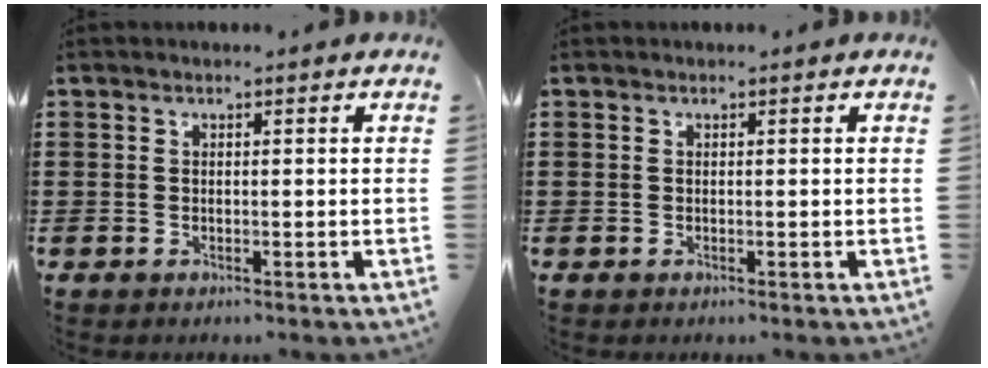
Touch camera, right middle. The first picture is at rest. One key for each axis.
{"total": 0.0}